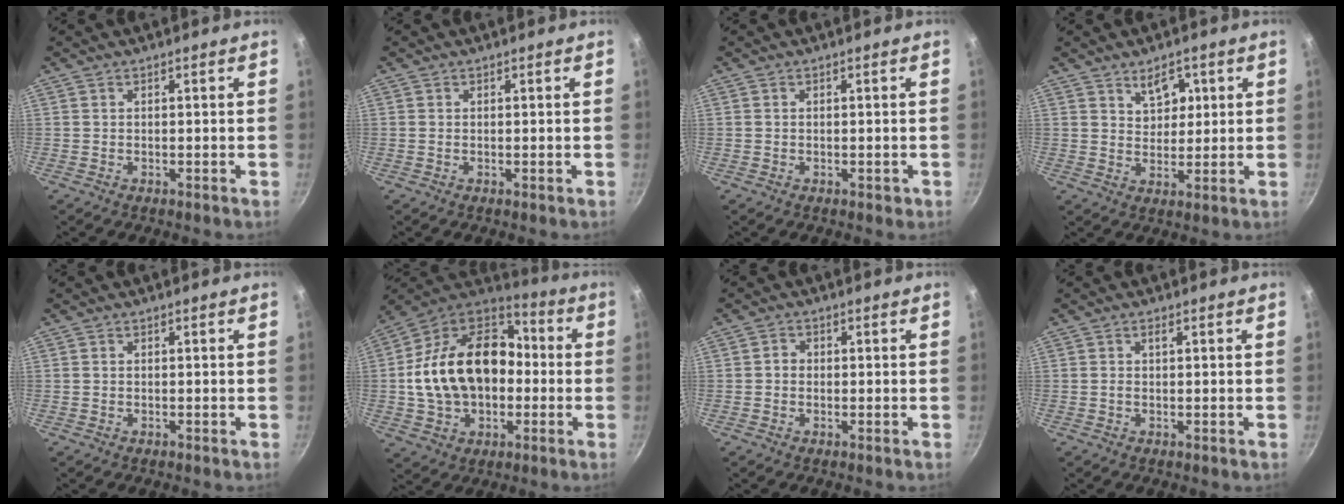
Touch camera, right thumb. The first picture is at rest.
{"total": 0.0}
{"total": 1.0, "force": [-0.2, 0.8, 0.6], "torque": [-0.004, 0.001, -0.004]}
{"total": 5.5, "force": [2.6, 3.7, 3.2], "torque": [-0.021, -0.016, 0.043]}
{"total": 0.0}
{"total": 23.4, "force": [-1.0, 16.5, 16.5], "torque": [-0.266, 0.057, -0.019]}
{"total": 1.7, "force": [-0.2, 1.5, 0.8], "torque": [-0.010, 0.008, -0.006]}
{"total": 0.8, "force": [0.2, 0.4, 0.7], "torque": [-0.012, 0.004, 0.001]}